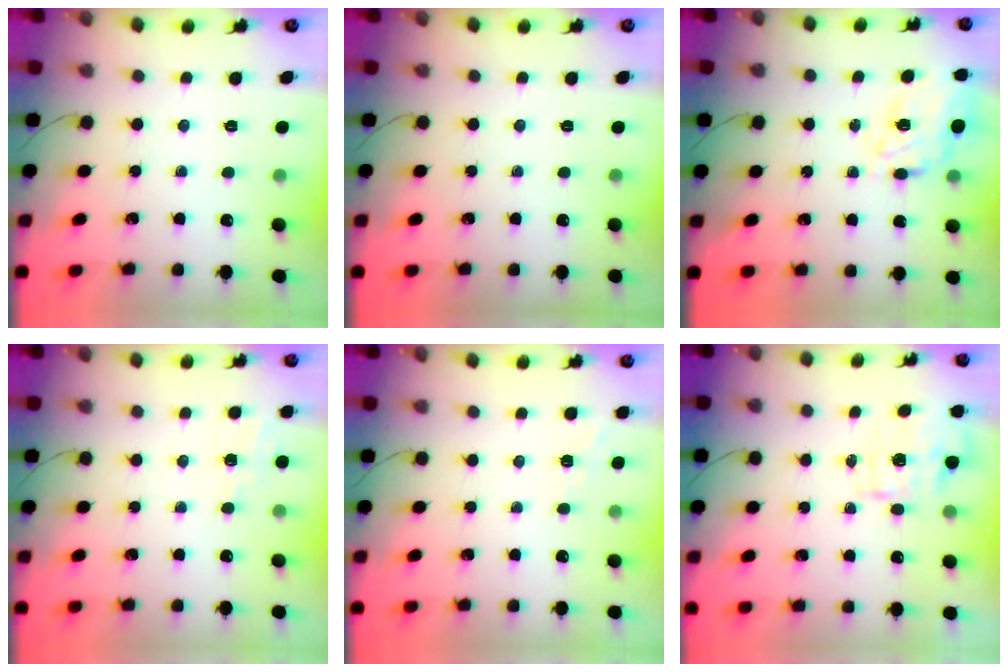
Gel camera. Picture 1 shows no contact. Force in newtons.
{"total": 0.0}
{"total": 11.6, "press": 10.9, "slide": 4.1}
{"total": 5.9, "press": 5.6, "slide": 1.7}
{"total": 5.7, "press": 5.4, "slide": 1.6}
{"total": 1.7, "press": 1.6, "slide": 0.5}